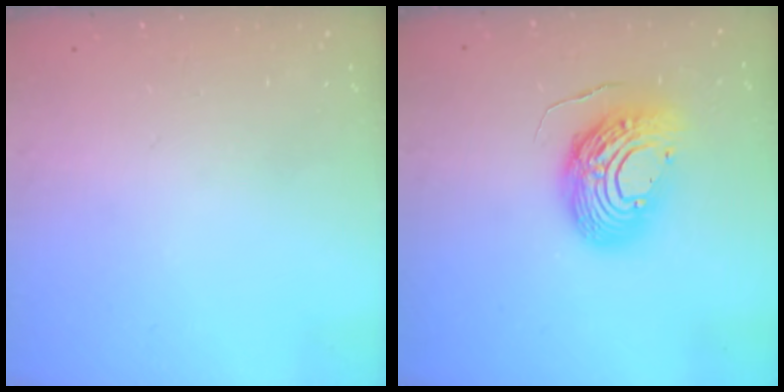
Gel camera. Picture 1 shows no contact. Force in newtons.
{"total": 13.8, "press": 13.8, "slide": 1.1}